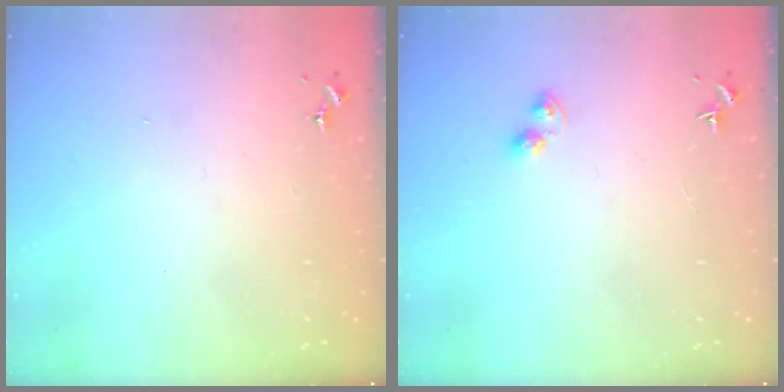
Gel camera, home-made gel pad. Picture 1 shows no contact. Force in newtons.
{"total": 3.5, "press": 3.4, "slide": 0.4}